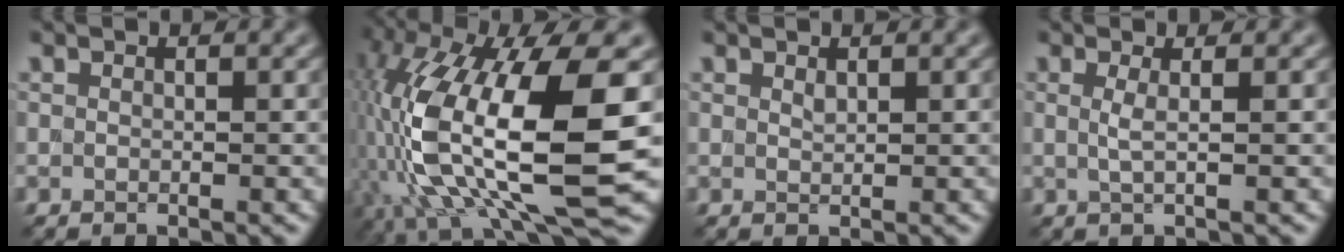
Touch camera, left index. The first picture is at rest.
{"total": 15.5, "force": [-1.1, 5.8, 14.4], "torque": [-0.282, -0.005, -0.019]}
{"total": 0.6, "force": [0.4, 0.2, 0.3], "torque": [-0.010, -0.002, 0.011]}
{"total": 1.5, "force": [0.2, 0.4, 1.4], "torque": [-0.027, -0.003, -0.001]}